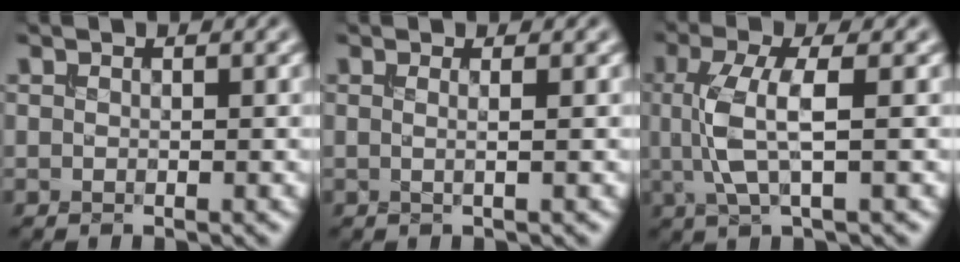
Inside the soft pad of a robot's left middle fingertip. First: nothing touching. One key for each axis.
{"total": 1.4, "fx": 0.3, "fy": 0.6, "fz": 1.3, "tx": -0.010, "ty": -0.002, "tz": -0.014}
{"total": 4.2, "fx": 0.3, "fy": 1.1, "fz": 4.0, "tx": -0.093, "ty": -0.001, "tz": 0.010}